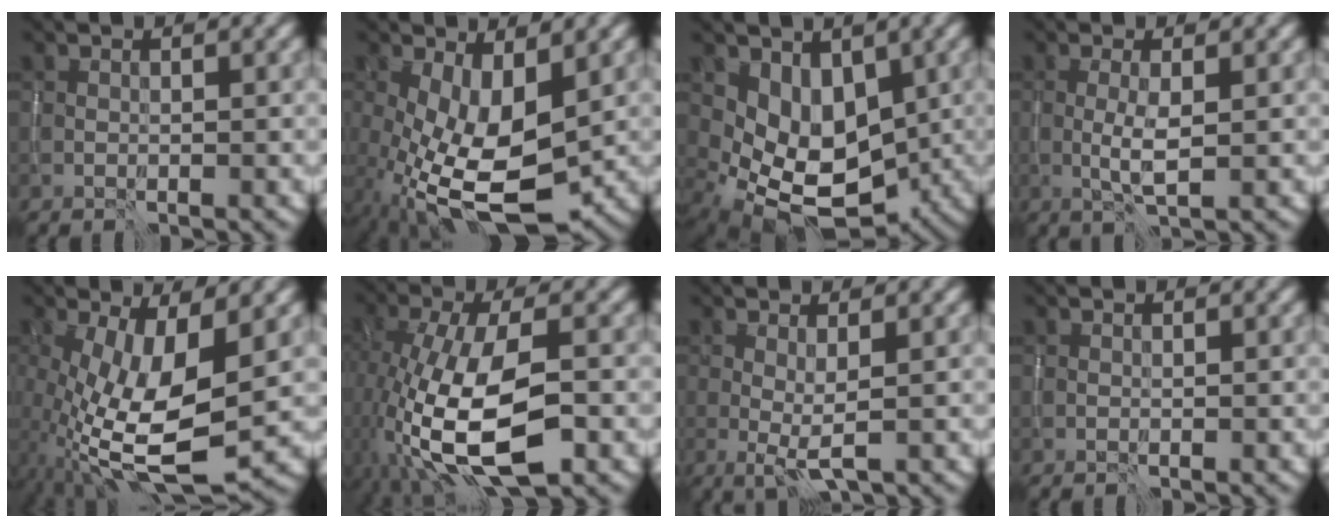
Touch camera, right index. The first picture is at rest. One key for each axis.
{"total": 8.1, "fx": -1.5, "fy": 3.6, "fz": 7.1, "tx": -0.159, "ty": -0.020, "tz": -0.018}
{"total": 6.6, "fx": 0.3, "fy": 4.8, "fz": 4.5, "tx": -0.079, "ty": -0.024, "tz": 0.017}
{"total": 2.1, "fx": -0.2, "fy": 0.3, "fz": 2.1, "tx": -0.043, "ty": 0.000, "tz": -0.003}
{"total": 10.9, "fx": -2.1, "fy": 3.8, "fz": 10.0, "tx": -0.201, "ty": -0.016, "tz": -0.036}
{"total": 11.5, "fx": -3.5, "fy": 5.1, "fz": 9.7, "tx": -0.204, "ty": -0.012, "tz": -0.061}
{"total": 2.1, "fx": -0.1, "fy": 0.4, "fz": 2.1, "tx": -0.041, "ty": -0.006, "tz": -0.003}
{"total": 0.0}